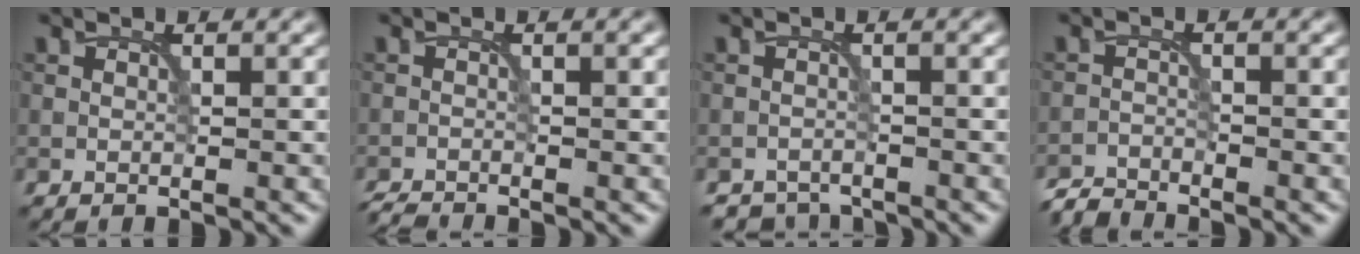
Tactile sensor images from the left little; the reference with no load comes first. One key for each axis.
{"total": 1.7, "fx": -1.5, "fy": 0.2, "fz": 0.7, "tx": -0.009, "ty": -0.006, "tz": -0.037}
{"total": 2.1, "fx": -2.0, "fy": 0.4, "fz": -0.2, "tx": 0.013, "ty": -0.001, "tz": -0.035}
{"total": 2.3, "fx": -2.3, "fy": 0.1, "fz": 0.1, "tx": -0.002, "ty": -0.004, "tz": -0.053}